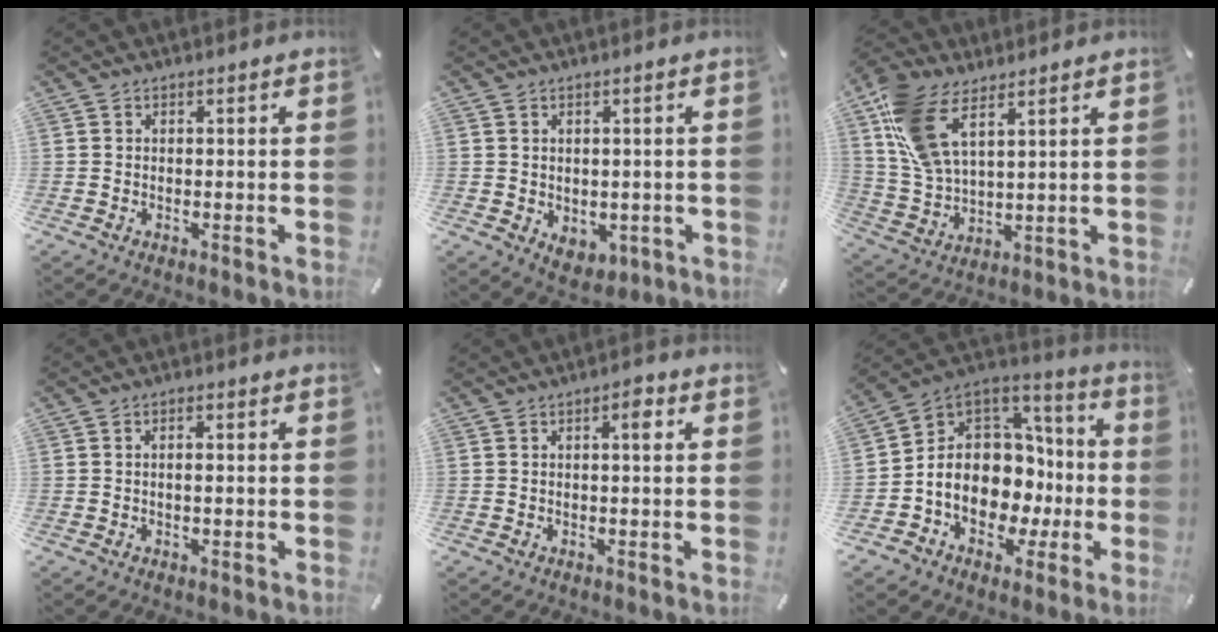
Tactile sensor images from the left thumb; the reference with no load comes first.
{"total": 3.6, "force": [0.2, 3.3, 1.5], "torque": [-0.011, 0.001, 0.007]}
{"total": 12.3, "force": [7.2, 5.9, 8.0], "torque": [-0.204, -0.025, 0.130]}
{"total": 1.5, "force": [0.0, 0.5, 1.4], "torque": [-0.025, 0.002, -0.002]}
{"total": 2.8, "force": [0.7, 1.0, 2.5], "torque": [-0.034, 0.004, 0.006]}
{"total": 13.4, "force": [-2.1, 11.3, 6.9], "torque": [-0.136, -0.022, -0.039]}